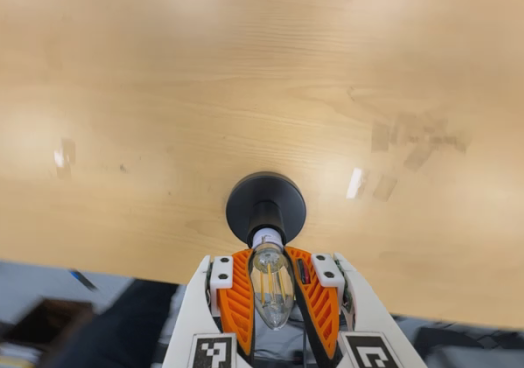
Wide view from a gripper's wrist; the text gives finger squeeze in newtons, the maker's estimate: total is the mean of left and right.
{"total": 27.2, "left": 29.1, "right": 25.2}